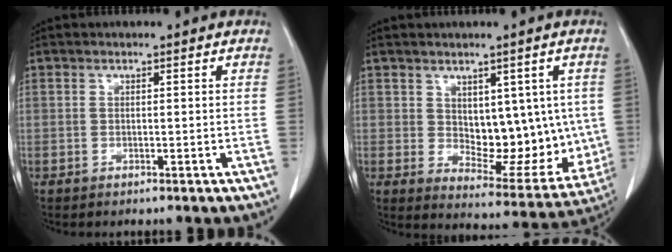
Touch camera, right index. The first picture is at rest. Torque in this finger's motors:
{"motor_torque": [0.11, 0.18, 0.12, 0.01]}